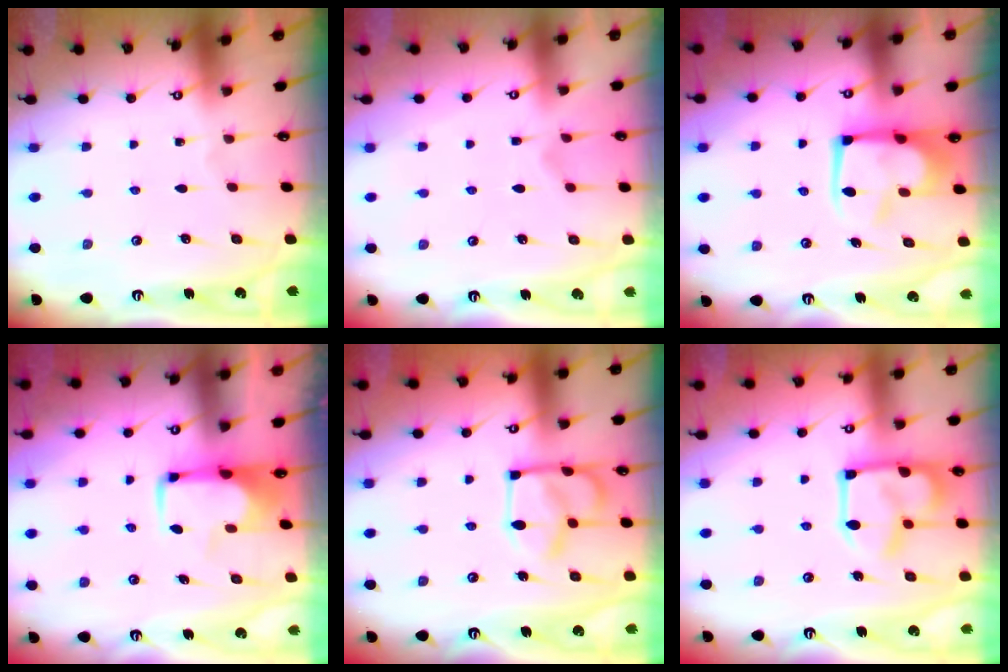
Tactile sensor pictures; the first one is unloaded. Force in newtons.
{"total": 1.3, "press": 0.7, "slide": 1.1}
{"total": 5.8, "press": 5.7, "slide": 1.1}
{"total": 1.7, "press": 1.6, "slide": 0.5}
{"total": 12.9, "press": 12.8, "slide": 0.8}
{"total": 16.5, "press": 16.4, "slide": 1.0}